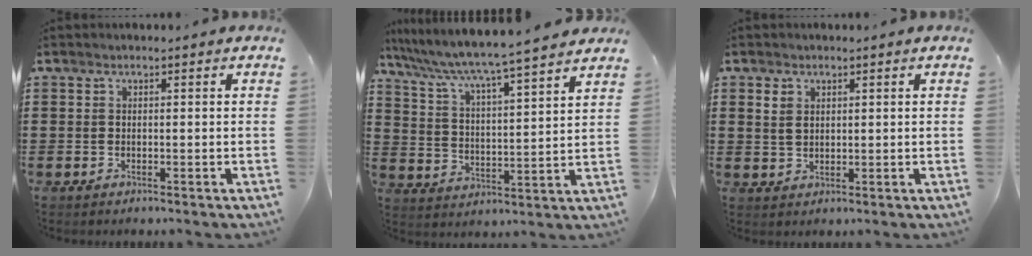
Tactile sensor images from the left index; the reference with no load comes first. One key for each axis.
{"total": 4.9, "fx": 4.4, "fy": -0.7, "fz": 2.2, "tx": -0.064, "ty": -0.040, "tz": 0.063}
{"total": 2.1, "fx": 1.0, "fy": 1.4, "fz": 1.2, "tx": -0.027, "ty": 0.005, "tz": 0.019}